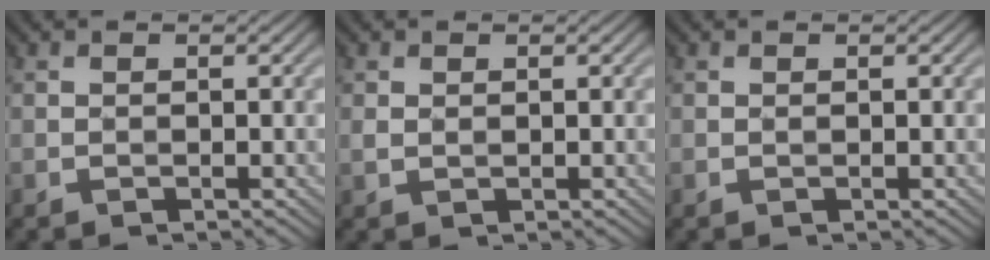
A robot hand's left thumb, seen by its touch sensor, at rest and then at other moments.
{"total": 1.1, "force": [0.4, 0.7, 0.7], "torque": [-0.022, 0.000, 0.012]}
{"total": 0.0}